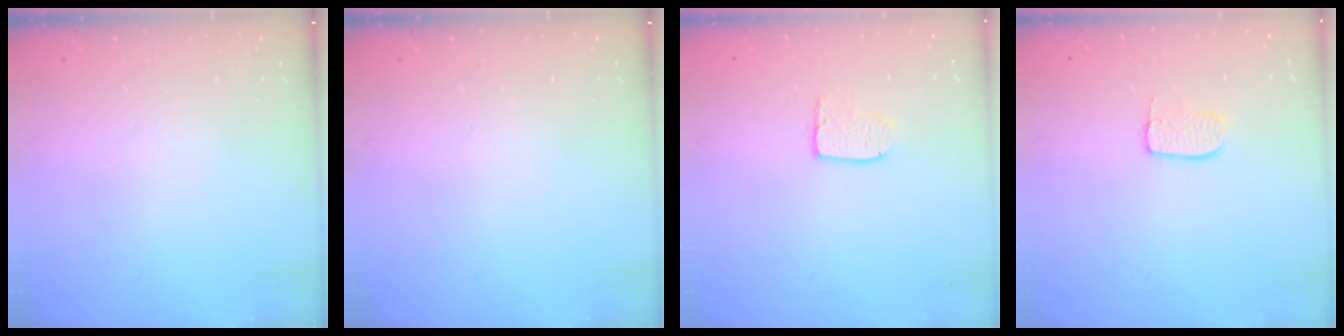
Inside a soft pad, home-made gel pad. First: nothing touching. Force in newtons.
{"total": 0.0}
{"total": 6.0, "press": 6.0, "slide": 0.3}
{"total": 7.1, "press": 7.0, "slide": 0.4}